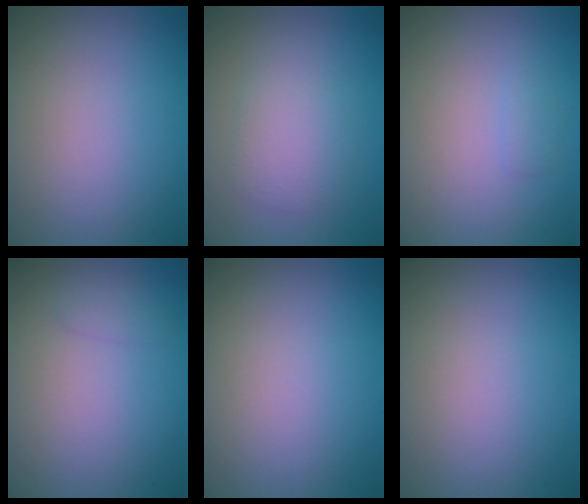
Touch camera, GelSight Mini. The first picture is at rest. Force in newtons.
{"total": 2.9, "press": 2.9, "slide": 0.1}
{"total": 0.7, "press": 0.7, "slide": 0.0}
{"total": 0.9, "press": 0.9, "slide": 0.1}
{"total": 0.0}
{"total": 0.0}